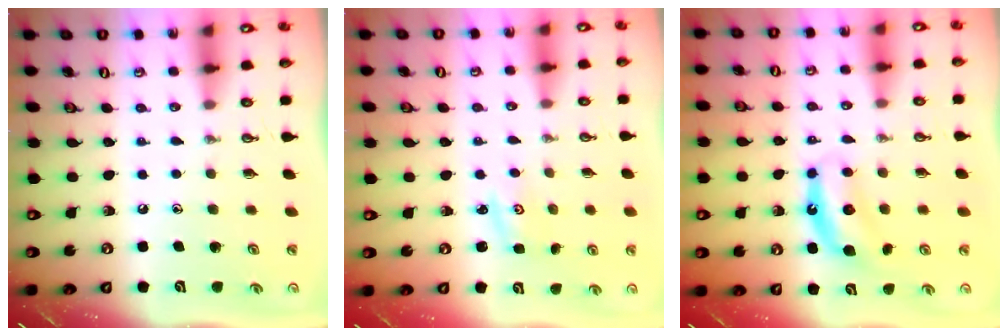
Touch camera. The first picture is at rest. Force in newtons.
{"total": 2.3, "press": 2.3, "slide": 0.3}
{"total": 7.2, "press": 7.2, "slide": 0.5}